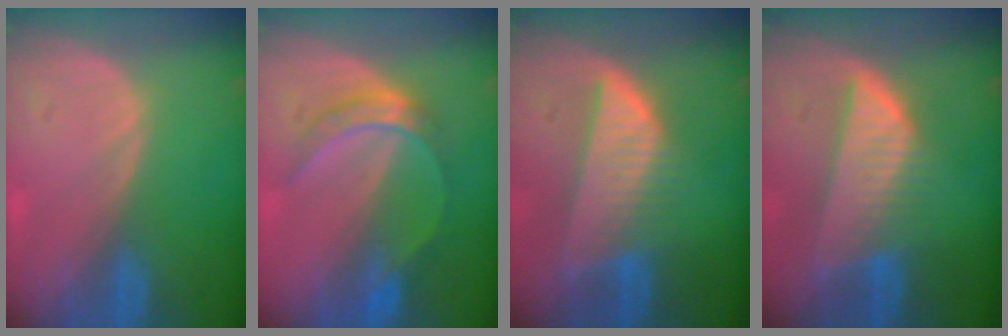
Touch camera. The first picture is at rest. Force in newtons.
{"total": 5.1, "press": 5.1, "slide": 0.5}
{"total": 8.3, "press": 7.3, "slide": 3.9}
{"total": 8.3, "press": 7.3, "slide": 3.9}